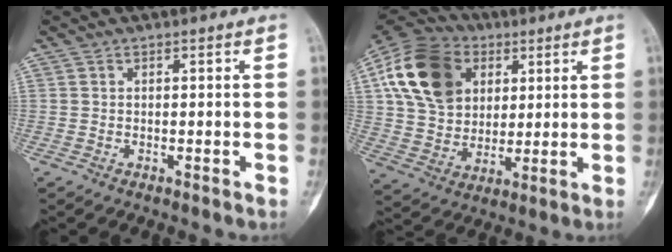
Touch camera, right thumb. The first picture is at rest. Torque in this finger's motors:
{"motor_torque": [1.12, 2.55, 1.72, 0.60, 0.20]}